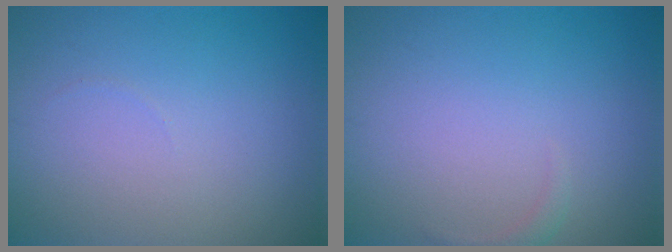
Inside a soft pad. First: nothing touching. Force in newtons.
{"total": 0.8, "press": 0.8, "slide": 0.1}